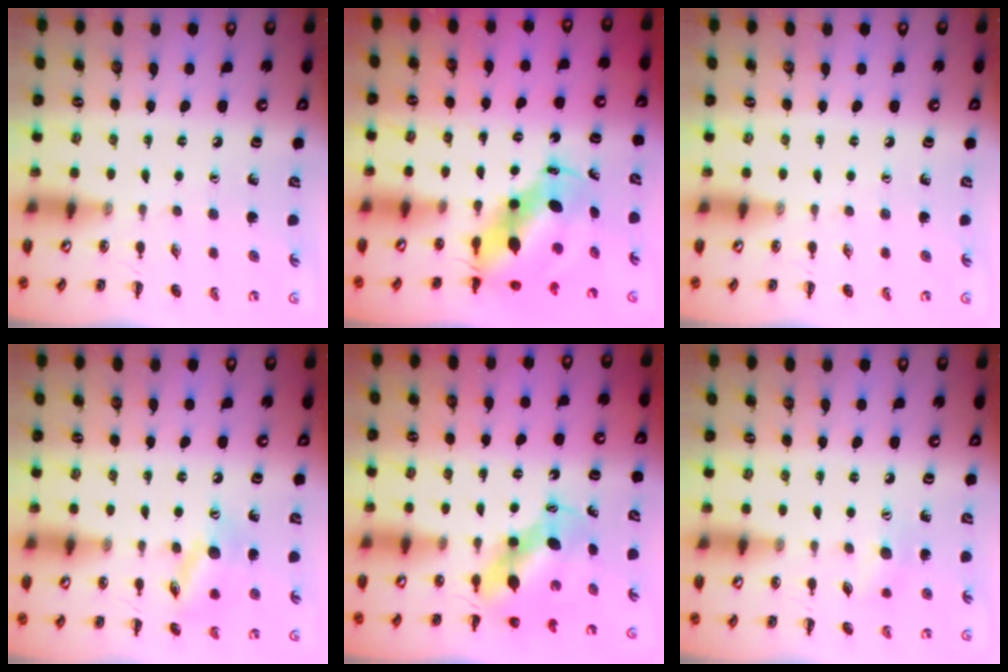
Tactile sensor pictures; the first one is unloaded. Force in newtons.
{"total": 9.2, "press": 9.0, "slide": 2.0}
{"total": 0.0}
{"total": 11.7, "press": 11.6, "slide": 1.0}
{"total": 6.4, "press": 6.3, "slide": 1.1}
{"total": 7.7, "press": 7.5, "slide": 1.8}